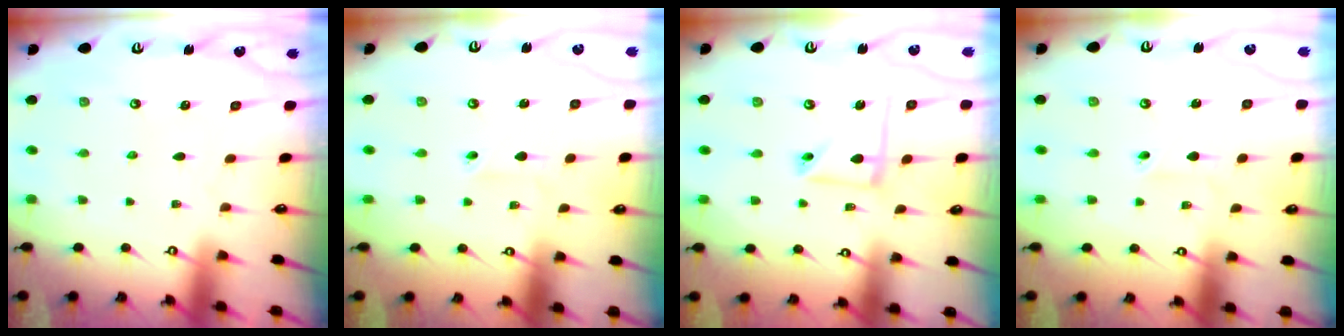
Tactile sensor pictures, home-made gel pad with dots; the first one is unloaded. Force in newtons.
{"total": 1.9, "press": 1.8, "slide": 0.5}
{"total": 9.2, "press": 9.2, "slide": 0.8}
{"total": 1.9, "press": 1.8, "slide": 0.5}